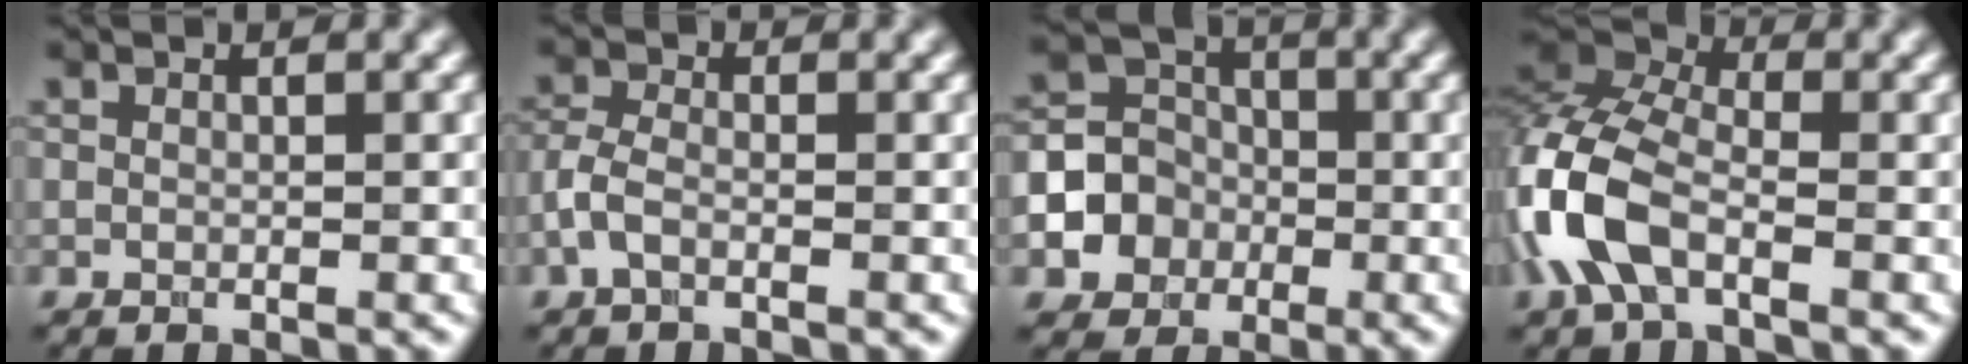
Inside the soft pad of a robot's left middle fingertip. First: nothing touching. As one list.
[{"total": 2.2, "force": [-1.1, 1.1, 1.6], "torque": [-0.038, 0.004, -0.031]}, {"total": 7.0, "force": [-2.4, 6.3, 1.7], "torque": [-0.024, 0.001, -0.058]}, {"total": 8.1, "force": [-2.5, 4.4, 6.4], "torque": [-0.153, 0.015, -0.071]}]